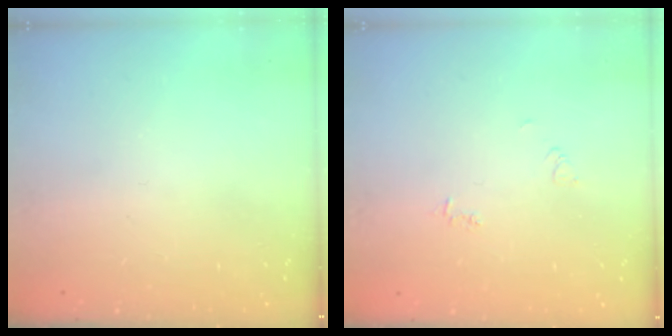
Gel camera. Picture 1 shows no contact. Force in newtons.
{"total": 3.9, "press": 3.8, "slide": 0.5}